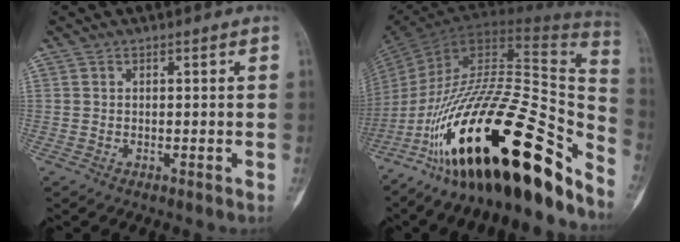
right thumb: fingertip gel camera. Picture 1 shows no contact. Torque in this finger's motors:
{"motor_torque": [2.34, 2.35, 2.32, -0.45, 0.41]}